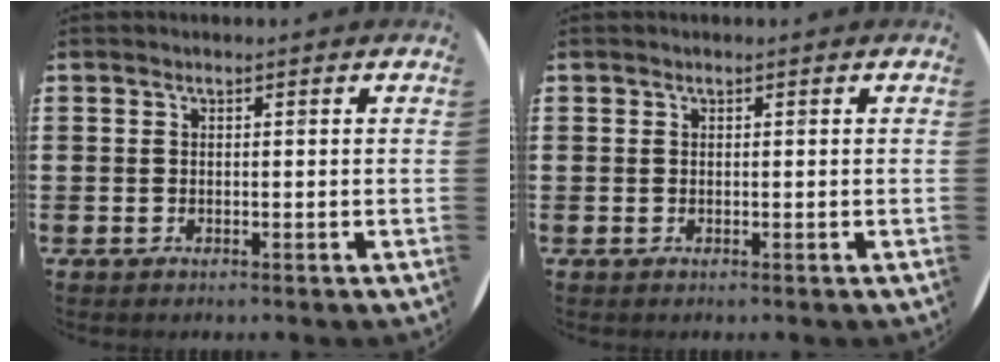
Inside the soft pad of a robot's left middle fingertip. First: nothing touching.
{"total": 0.0}